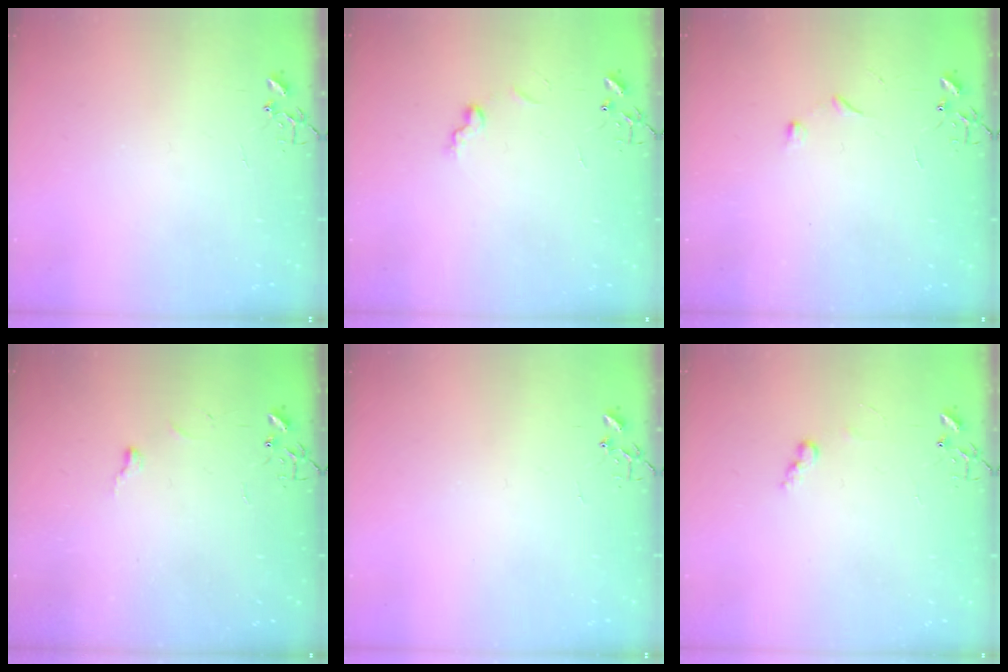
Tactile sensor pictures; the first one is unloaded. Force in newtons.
{"total": 6.9, "press": 6.9, "slide": 0.7}
{"total": 4.3, "press": 4.3, "slide": 0.6}
{"total": 3.8, "press": 3.8, "slide": 0.5}
{"total": 0.0}
{"total": 6.1, "press": 6.1, "slide": 0.3}